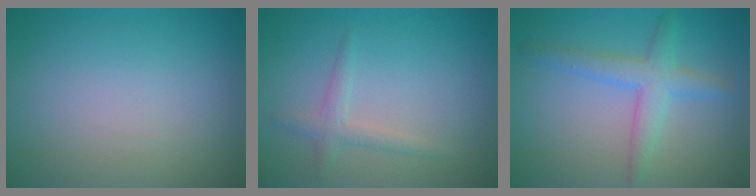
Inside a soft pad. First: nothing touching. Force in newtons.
{"total": 1.6, "press": 1.6, "slide": 0.0}
{"total": 3.4, "press": 3.4, "slide": 0.0}